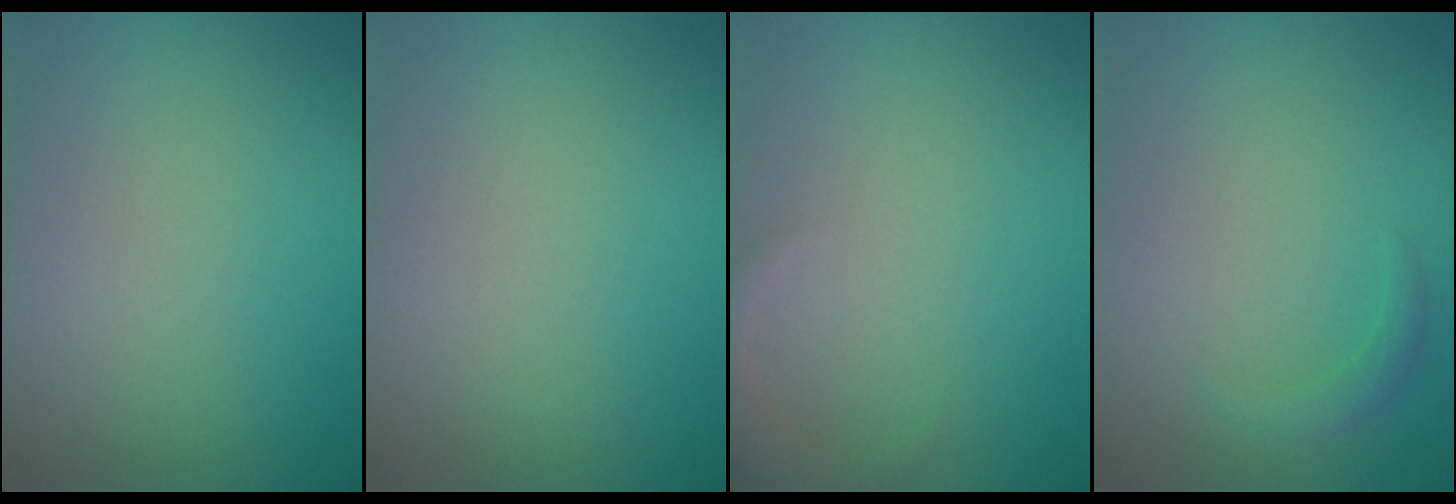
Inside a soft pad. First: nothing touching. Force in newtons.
{"total": 0.0}
{"total": 2.6, "press": 2.6, "slide": 0.3}
{"total": 1.4, "press": 1.4, "slide": 0.0}